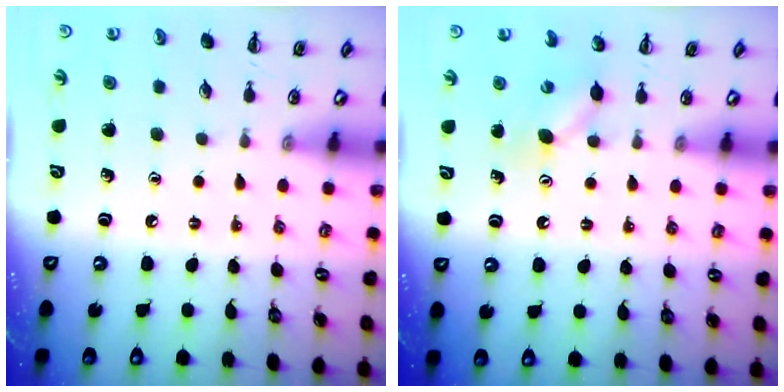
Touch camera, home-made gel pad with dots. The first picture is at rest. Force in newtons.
{"total": 4.7, "press": 4.5, "slide": 1.4}